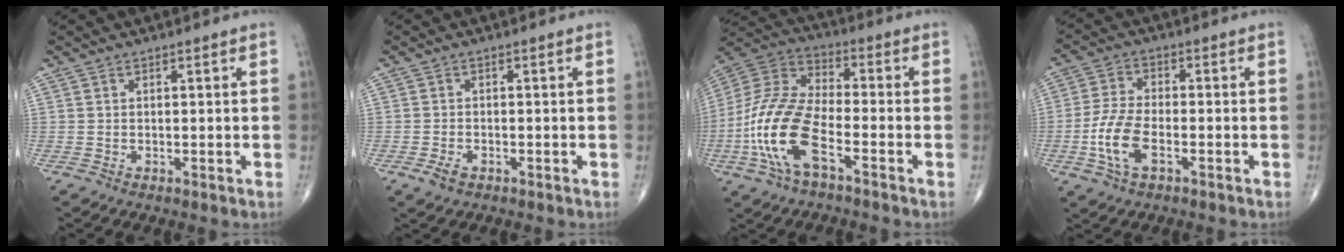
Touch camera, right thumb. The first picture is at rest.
{"total": 2.4, "force": [-1.3, 1.3, 1.4], "torque": [-0.027, 0.001, -0.021]}
{"total": 16.4, "force": [-6.2, 6.9, 13.6], "torque": [-0.294, 0.030, -0.121]}
{"total": 8.3, "force": [-2.8, 3.9, 6.7], "torque": [-0.149, 0.013, -0.057]}